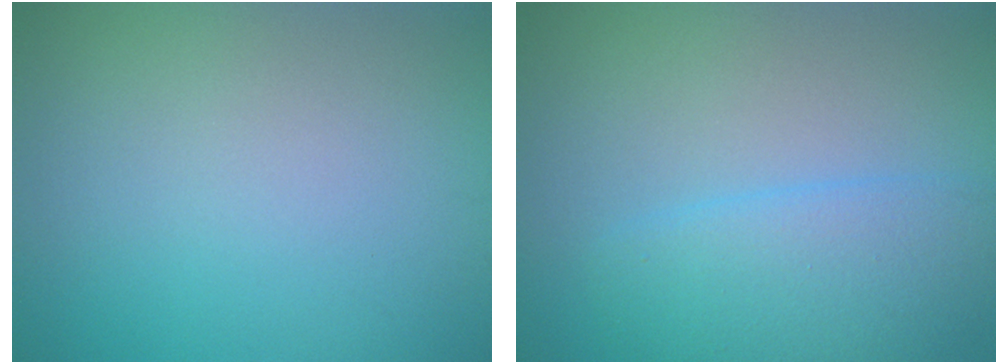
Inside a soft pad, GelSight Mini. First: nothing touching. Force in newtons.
{"total": 4.3, "press": 4.3, "slide": 0.1}